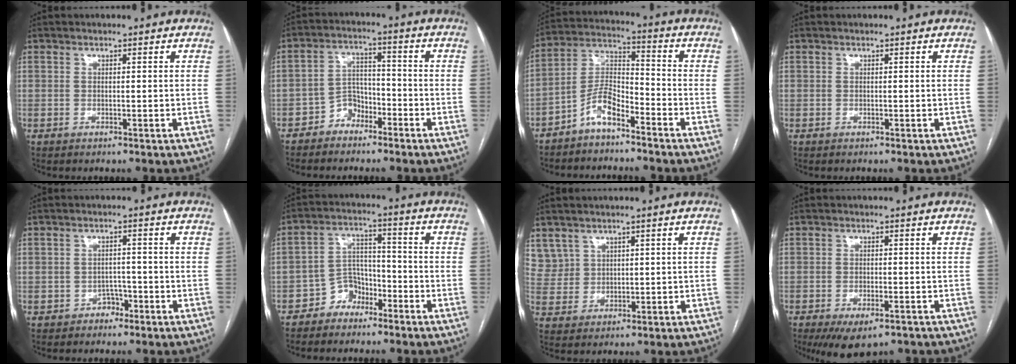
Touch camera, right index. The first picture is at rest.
{"total": 4.5, "force": [-3.3, 2.9, 1.2], "torque": [-0.011, 0.012, -0.061]}
{"total": 7.1, "force": [-5.0, 2.2, 4.5], "torque": [-0.100, 0.016, -0.101]}
{"total": 0.0}
{"total": 2.3, "force": [-1.4, 1.7, 0.3], "torque": [0.001, 0.010, -0.024]}
{"total": 5.4, "force": [-3.9, 3.6, 1.1], "torque": [-0.010, 0.015, -0.071]}
{"total": 6.0, "force": [3.8, 4.7, 0.5], "torque": [-0.013, 0.014, 0.089]}
{"total": 6.6, "force": [-4.4, 2.4, 4.3], "torque": [-0.066, -0.011, -0.066]}